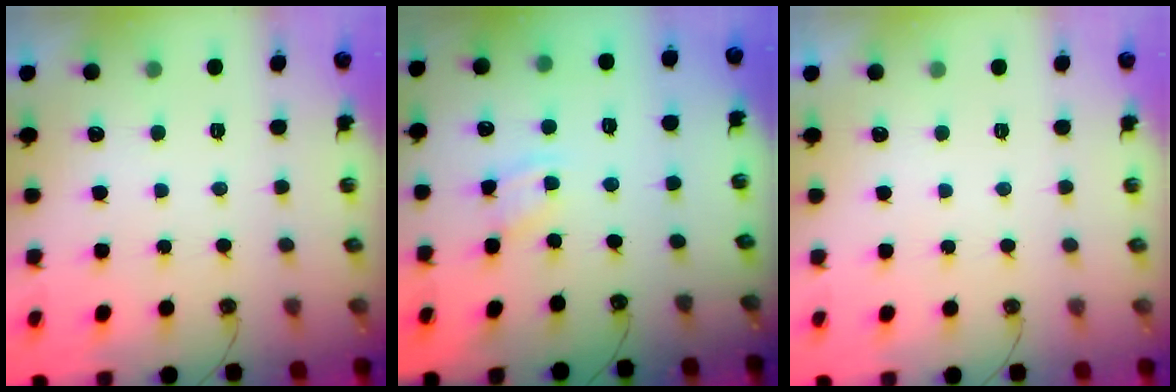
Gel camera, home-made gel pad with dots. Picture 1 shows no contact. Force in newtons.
{"total": 3.4, "press": 3.4, "slide": 0.5}
{"total": 0.0}